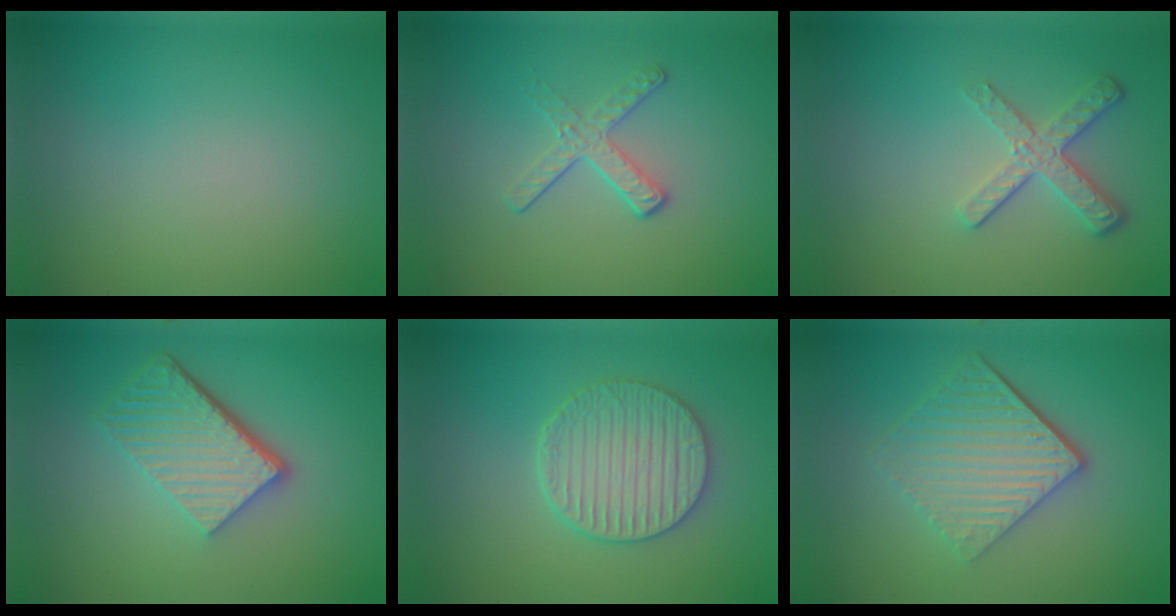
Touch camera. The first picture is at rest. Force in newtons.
{"total": 2.1, "press": 1.4, "slide": 1.6}
{"total": 3.0, "press": 2.3, "slide": 1.9}
{"total": 6.1, "press": 4.1, "slide": 4.5}
{"total": 4.6, "press": 4.0, "slide": 2.2}
{"total": 5.7, "press": 4.0, "slide": 4.0}